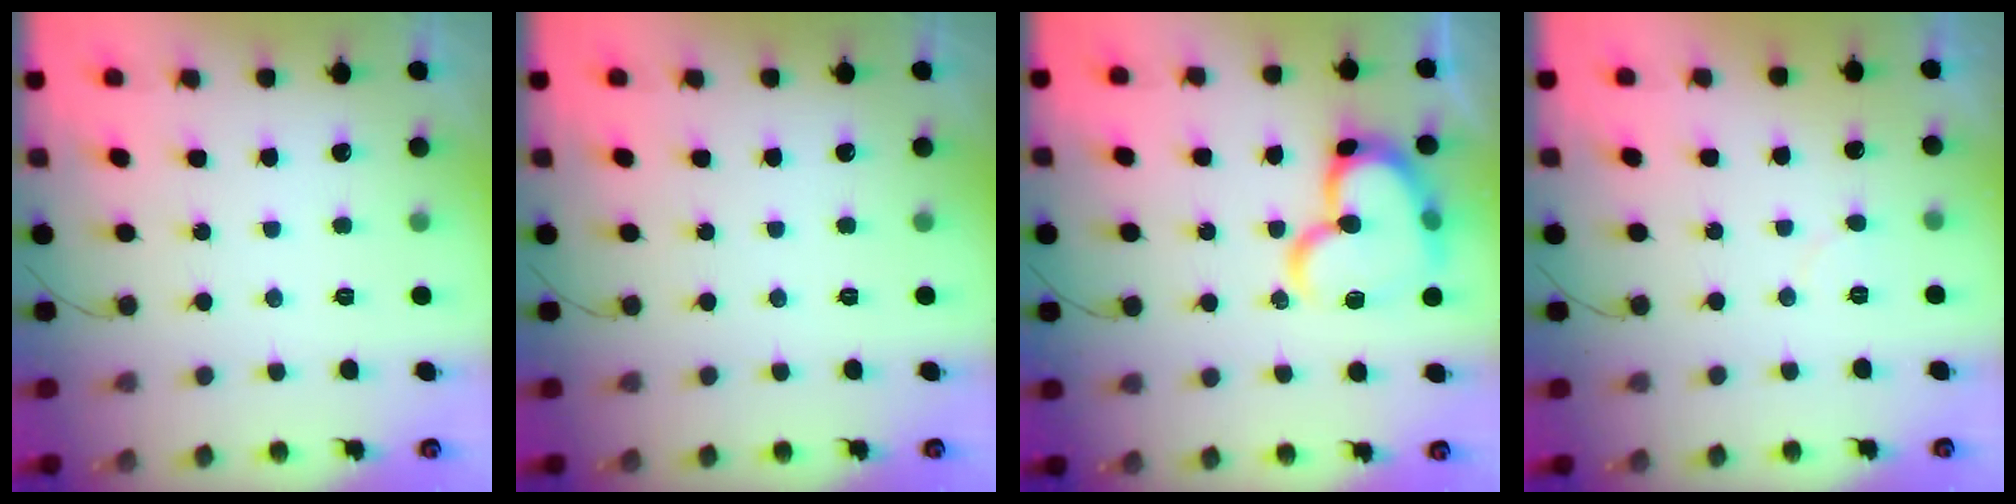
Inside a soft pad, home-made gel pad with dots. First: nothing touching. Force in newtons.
{"total": 0.0}
{"total": 19.1, "press": 19.0, "slide": 2.0}
{"total": 3.6, "press": 3.6, "slide": 0.3}